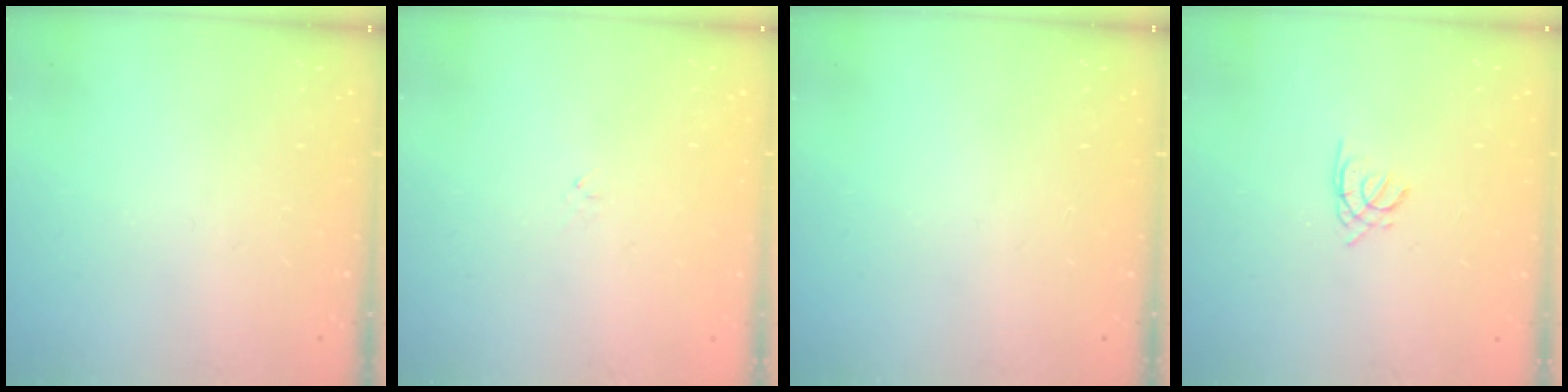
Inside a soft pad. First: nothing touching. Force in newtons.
{"total": 0.7, "press": 0.5, "slide": 0.4}
{"total": 0.0}
{"total": 1.4, "press": 1.3, "slide": 0.3}